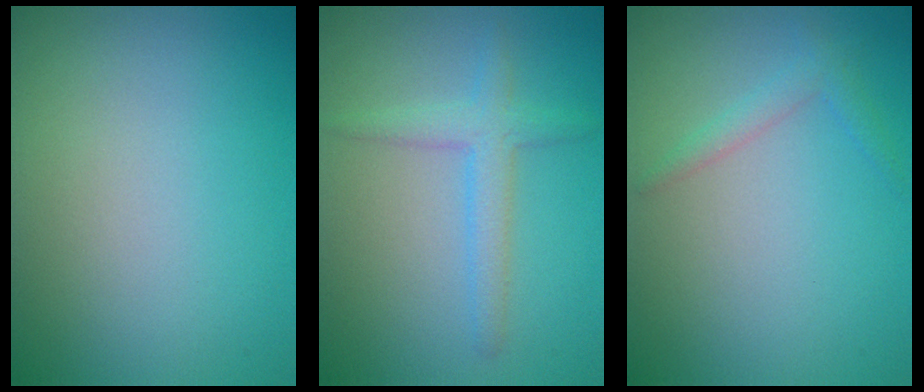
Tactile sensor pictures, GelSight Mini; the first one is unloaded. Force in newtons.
{"total": 2.6, "press": 2.6, "slide": 0.1}
{"total": 1.4, "press": 1.4, "slide": 0.1}